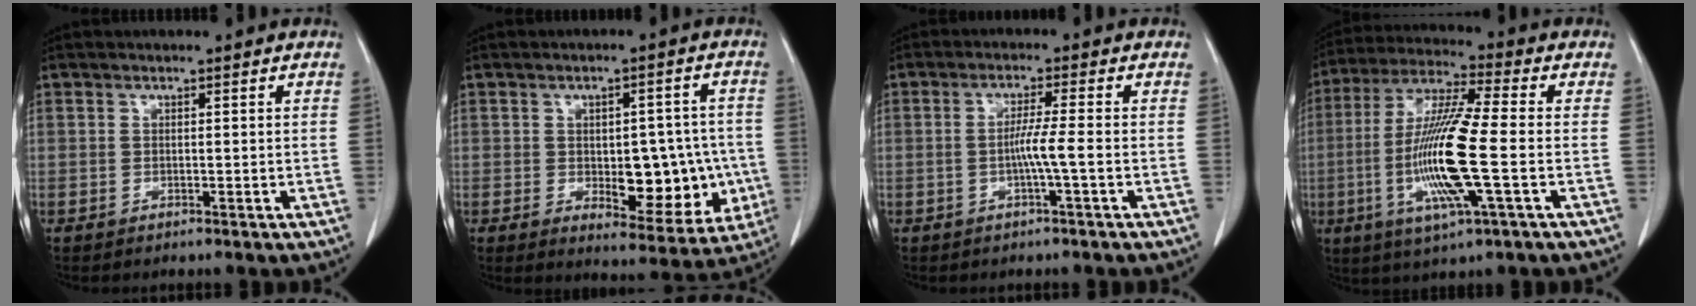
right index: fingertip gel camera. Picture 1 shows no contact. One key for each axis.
{"total": 11.9, "fx": -1.8, "fy": 5.9, "fz": 10.2, "tx": -0.112, "ty": 0.010, "tz": -0.006}
{"total": 3.7, "fx": -0.9, "fy": -0.8, "fz": 3.4, "tx": -0.062, "ty": 0.000, "tz": -0.016}
{"total": 15.3, "fx": -2.8, "fy": 0.6, "fz": 15.0, "tx": -0.307, "ty": -0.012, "tz": -0.060}